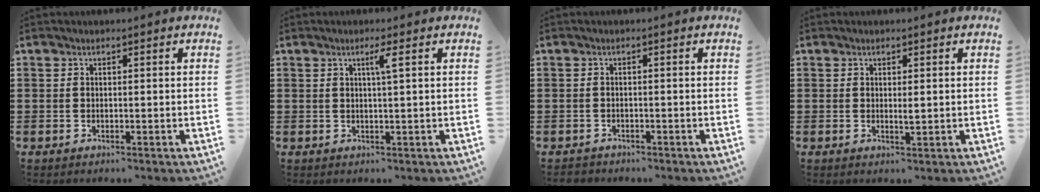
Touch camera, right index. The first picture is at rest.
{"total": 2.1, "force": [0.7, -0.2, 2.0], "torque": [-0.038, -0.002, 0.009]}
{"total": 1.0, "force": [-0.9, 0.4, -0.1], "torque": [-0.002, 0.002, -0.022]}
{"total": 1.4, "force": [0.2, 0.3, 1.3], "torque": [-0.026, 0.002, 0.003]}